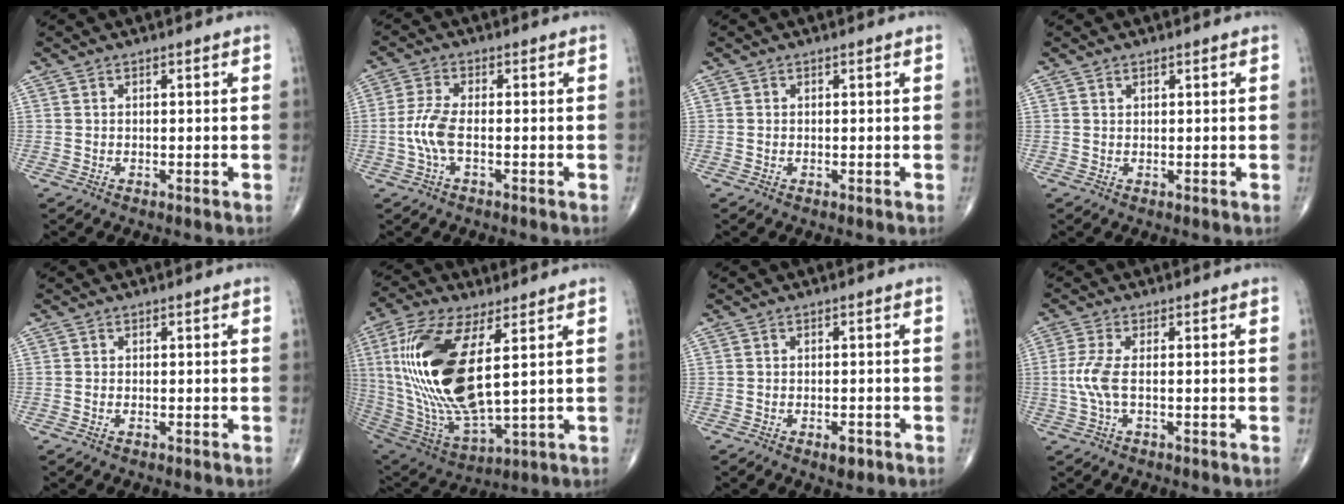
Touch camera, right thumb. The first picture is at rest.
{"total": 5.1, "force": [-1.2, 1.7, 4.6], "torque": [-0.119, 0.006, -0.028]}
{"total": 0.0}
{"total": 0.6, "force": [0.4, 0.3, 0.2], "torque": [-0.001, -0.002, 0.007]}
{"total": 0.5, "force": [-0.3, 0.2, 0.4], "torque": [-0.008, 0.003, -0.004]}
{"total": 23.5, "force": [4.7, 9.2, 21.2], "torque": [-0.450, -0.036, 0.093]}
{"total": 2.2, "force": [-1.2, 1.0, 1.5], "torque": [-0.017, 0.002, -0.016]}
{"total": 4.5, "force": [-0.4, 1.3, 4.3], "torque": [-0.123, 0.000, -0.014]}